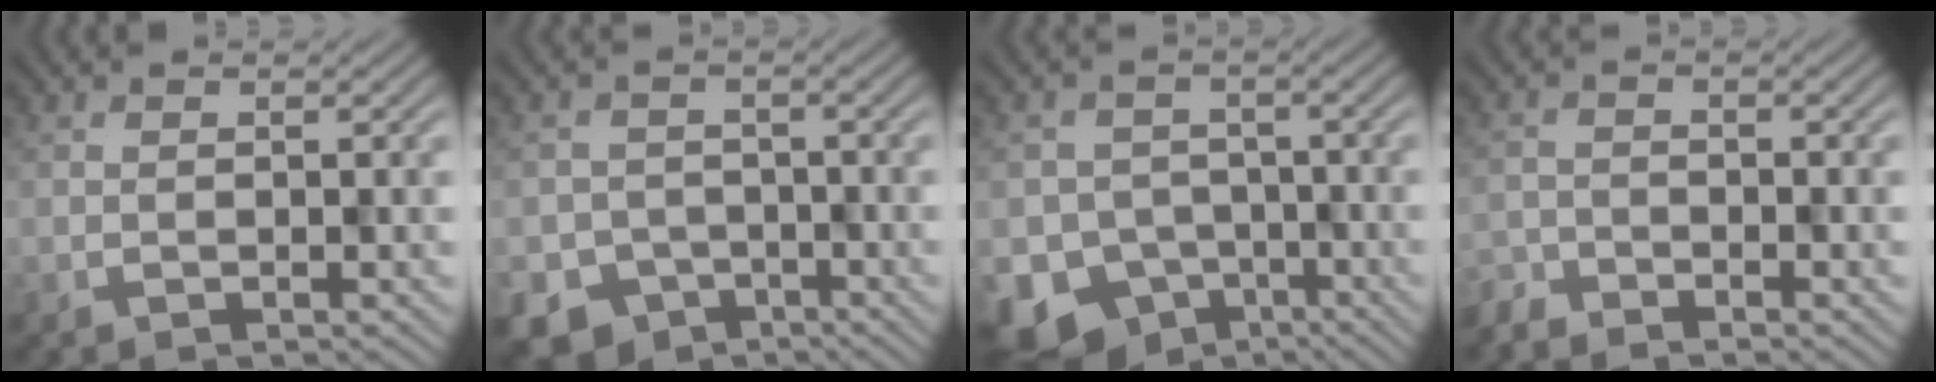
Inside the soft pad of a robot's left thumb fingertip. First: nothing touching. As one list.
[{"total": 7.2, "force": [-5.1, 5.0, 1.2], "torque": [-0.020, -0.018, -0.073]}, {"total": 11.6, "force": [-7.1, 8.9, 2.5], "torque": [-0.067, -0.043, -0.108]}, {"total": 2.3, "force": [-2.3, 0.2, -0.2], "torque": [0.004, -0.005, -0.052]}]